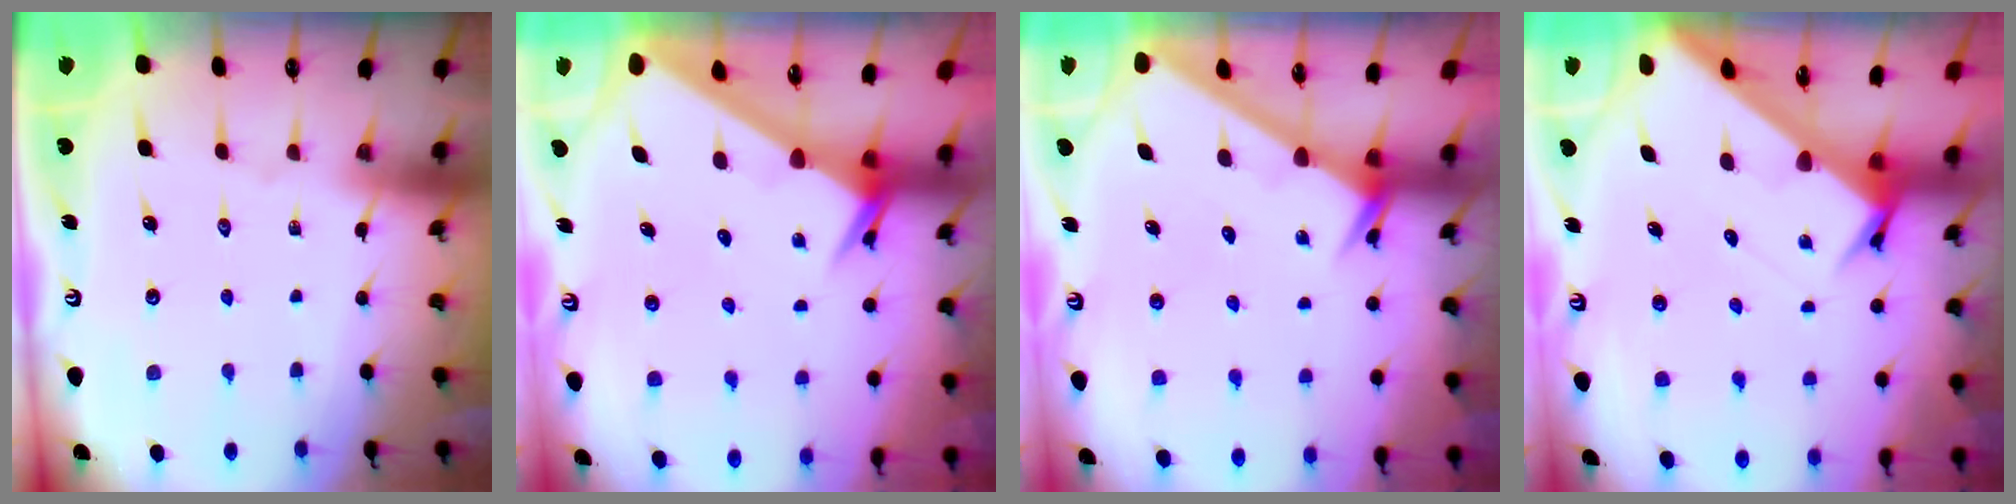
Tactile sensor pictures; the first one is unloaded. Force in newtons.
{"total": 3.3, "press": 3.3, "slide": 0.2}
{"total": 2.6, "press": 2.6, "slide": 0.0}
{"total": 3.3, "press": 3.3, "slide": 0.3}